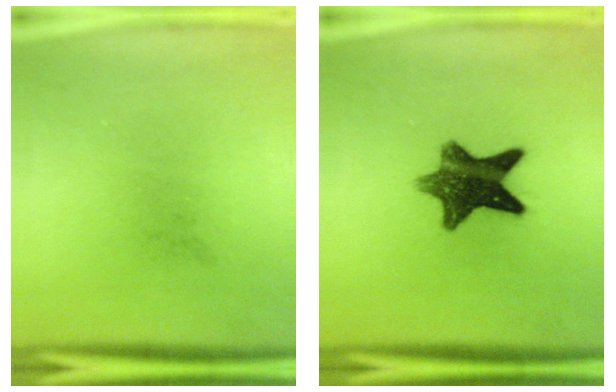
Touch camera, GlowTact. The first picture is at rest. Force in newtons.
{"total": 10.7}